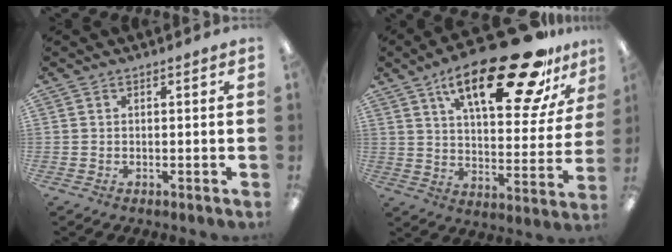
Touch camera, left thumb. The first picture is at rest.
{"total": 25.8, "force": [16.0, 8.9, 18.1], "torque": [-0.269, -0.094, 0.256]}